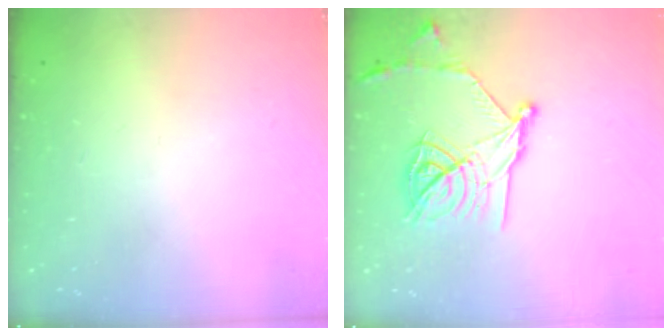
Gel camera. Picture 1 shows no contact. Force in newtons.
{"total": 17.6, "press": 17.6, "slide": 0.9}